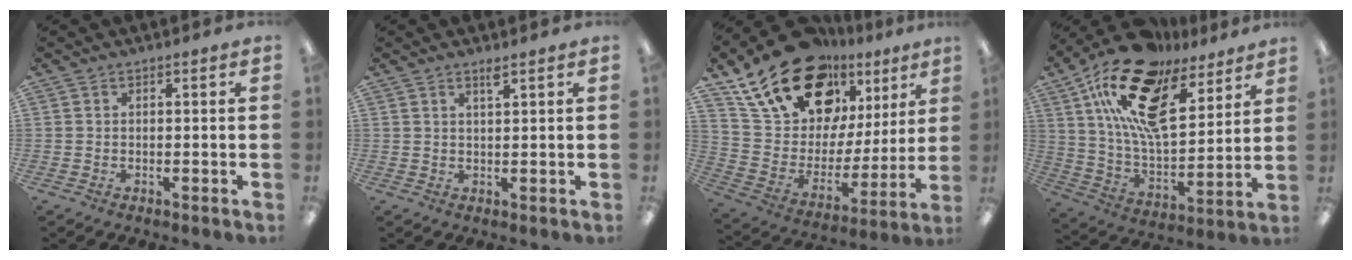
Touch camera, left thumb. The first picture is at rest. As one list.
[{"total": 1.8, "force": [1.5, 0.0, 1.0], "torque": [-0.023, -0.002, 0.027]}, {"total": 23.2, "force": [16.9, 11.7, 10.8], "torque": [-0.193, -0.105, 0.309]}, {"total": 22.1, "force": [13.4, 10.1, 14.4], "torque": [-0.273, -0.068, 0.233]}]